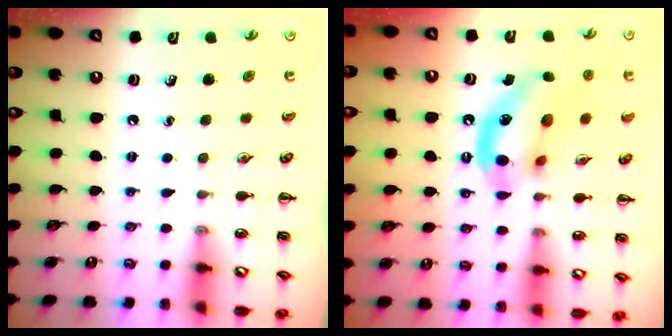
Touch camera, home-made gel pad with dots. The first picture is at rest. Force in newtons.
{"total": 14.7, "press": 14.5, "slide": 2.1}